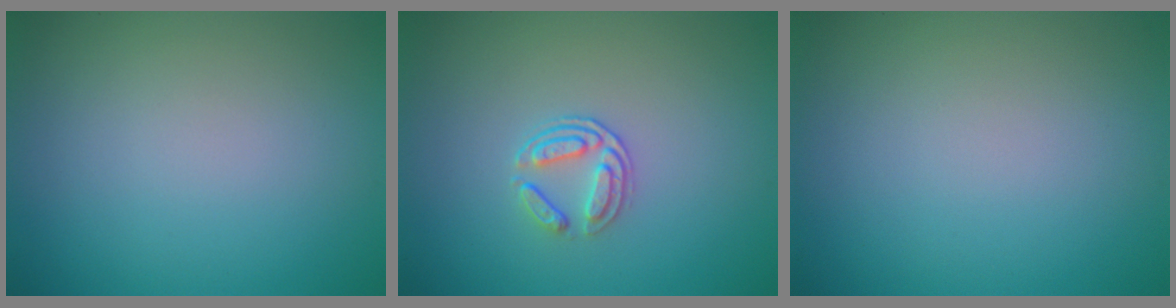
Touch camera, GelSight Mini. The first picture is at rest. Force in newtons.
{"total": 2.0, "press": 1.4, "slide": 1.4}
{"total": 0.0}